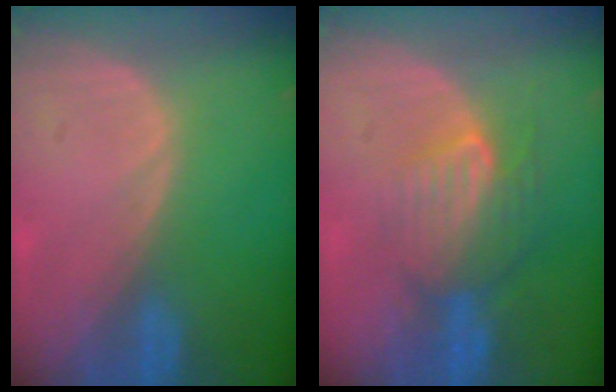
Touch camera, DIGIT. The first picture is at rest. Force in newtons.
{"total": 7.6, "press": 7.2, "slide": 2.2}